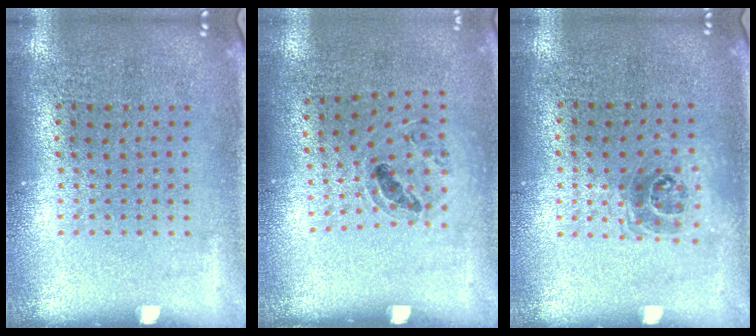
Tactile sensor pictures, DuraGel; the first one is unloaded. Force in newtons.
{"total": 1.0, "press": 0.9, "slide": 0.4}
{"total": 1.1, "press": 0.9, "slide": 0.5}